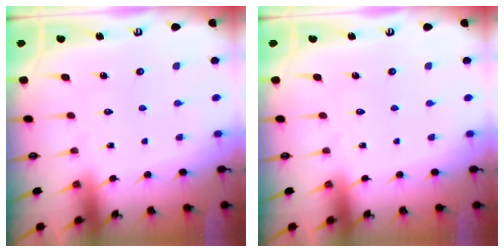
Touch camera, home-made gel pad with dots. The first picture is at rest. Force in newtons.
{"total": 0.0}